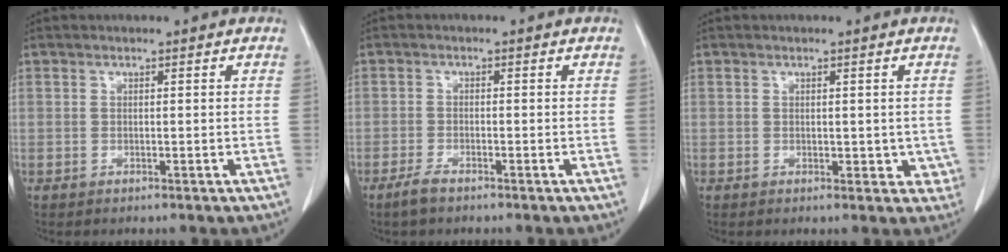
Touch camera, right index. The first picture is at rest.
{"total": 2.2, "force": [-1.7, 0.4, 1.3], "torque": [-0.033, -0.003, -0.033]}
{"total": 1.6, "force": [-0.1, 1.0, 1.2], "torque": [-0.011, 0.000, 0.000]}